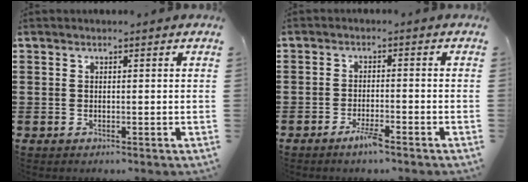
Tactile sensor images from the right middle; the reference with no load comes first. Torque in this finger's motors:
{"motor_torque": [1.21, -0.92, 0.12, 0.05]}